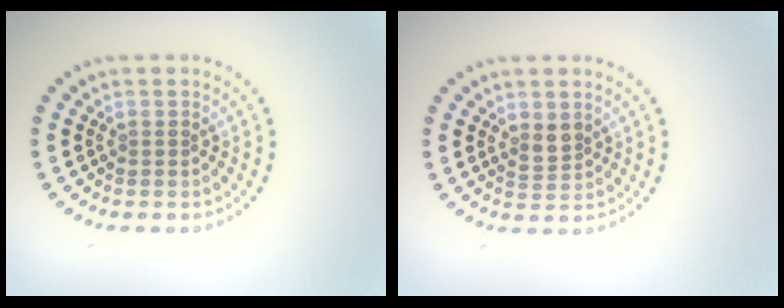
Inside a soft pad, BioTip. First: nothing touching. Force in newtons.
{"total": 1.6, "press": 1.4, "slide": 0.8}